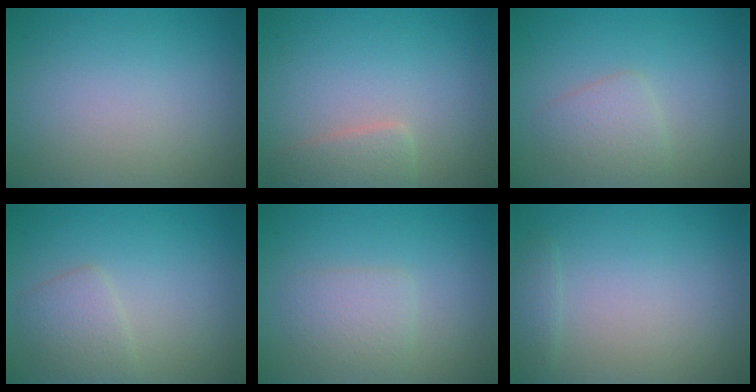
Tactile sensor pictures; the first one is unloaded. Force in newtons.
{"total": 2.0, "press": 2.0, "slide": 0.2}
{"total": 2.2, "press": 2.2, "slide": 0.1}
{"total": 2.3, "press": 2.3, "slide": 0.0}
{"total": 2.2, "press": 2.2, "slide": 0.1}
{"total": 1.0, "press": 1.0, "slide": 0.1}